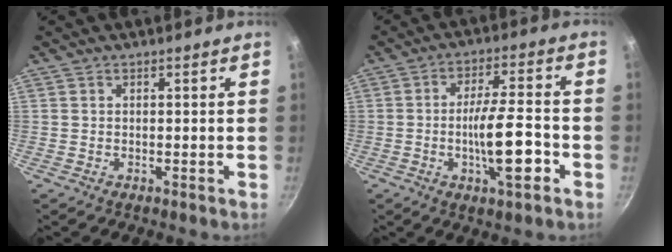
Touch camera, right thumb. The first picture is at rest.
{"total": 11.3, "force": [-3.5, 2.8, 10.4], "torque": [-0.164, 0.020, -0.058]}